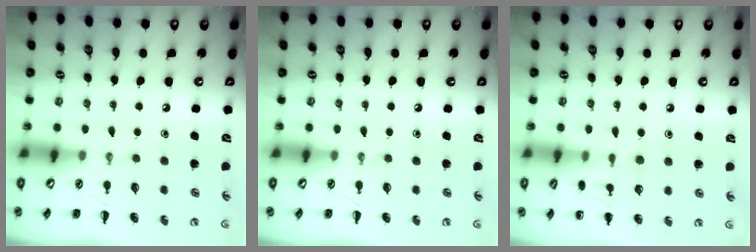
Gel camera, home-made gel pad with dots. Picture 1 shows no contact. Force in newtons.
{"total": 0.0}
{"total": 7.5, "press": 7.2, "slide": 2.2}